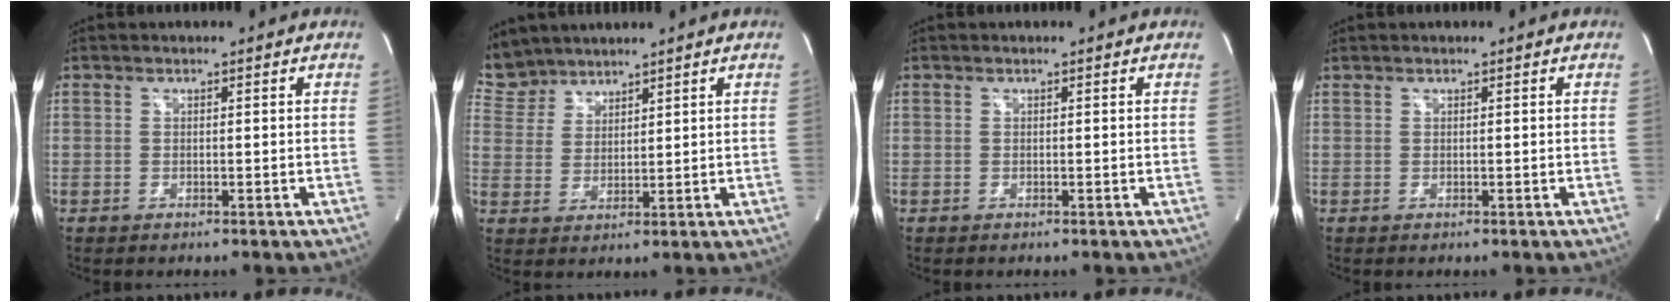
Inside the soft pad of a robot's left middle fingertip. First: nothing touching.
{"total": 6.0, "force": [5.6, 2.1, -0.1], "torque": [-0.003, 0.008, 0.121]}
{"total": 0.0}
{"total": 0.0}